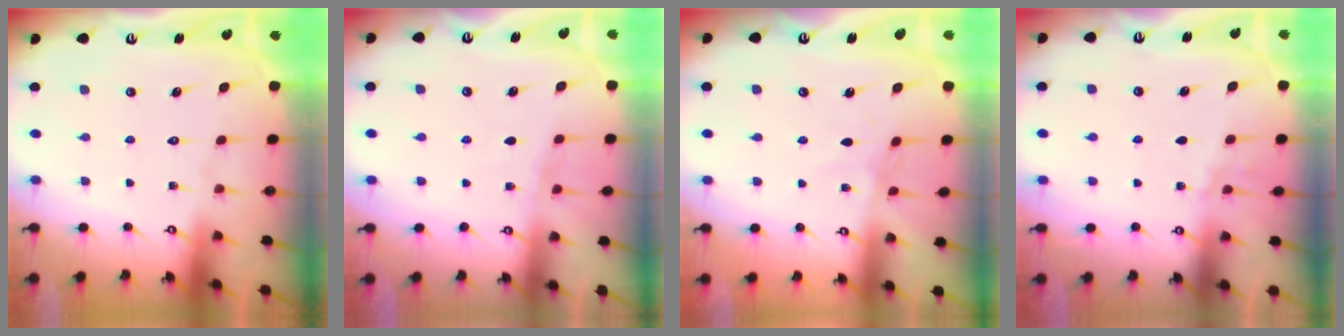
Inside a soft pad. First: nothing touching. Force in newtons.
{"total": 2.9, "press": 2.8, "slide": 0.7}
{"total": 1.8, "press": 1.8, "slide": 0.3}
{"total": 2.5, "press": 1.6, "slide": 1.8}